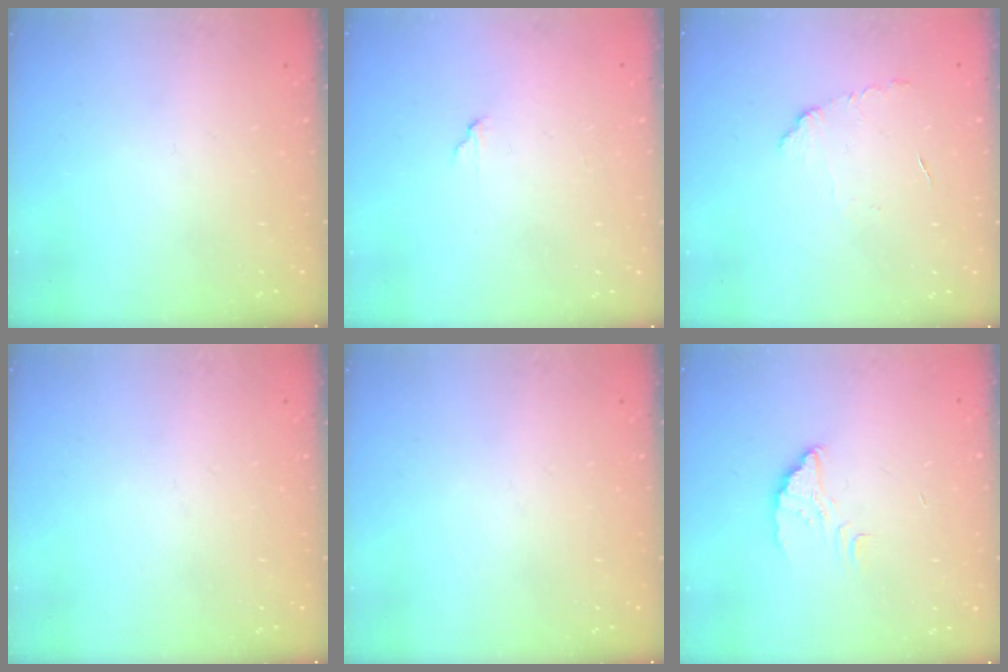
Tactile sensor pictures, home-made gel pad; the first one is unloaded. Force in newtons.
{"total": 4.1, "press": 4.1, "slide": 0.4}
{"total": 5.0, "press": 5.0, "slide": 0.3}
{"total": 0.0}
{"total": 0.0}
{"total": 2.2, "press": 2.2, "slide": 0.1}